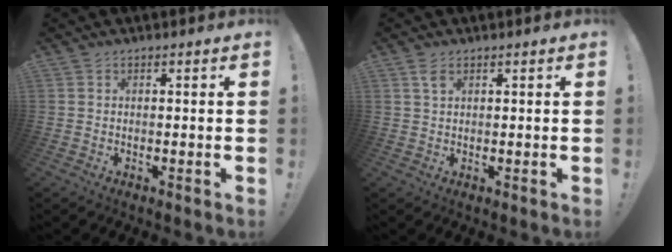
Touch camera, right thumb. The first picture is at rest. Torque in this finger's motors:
{"motor_torque": [0.19, 0.17, 0.04, -0.14, 0.00]}